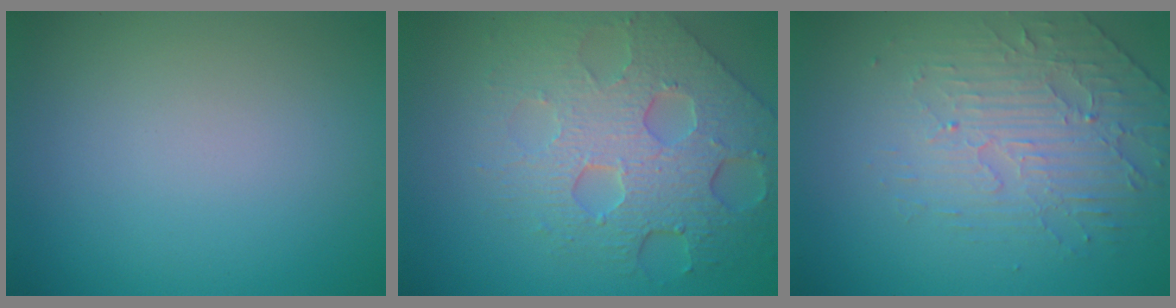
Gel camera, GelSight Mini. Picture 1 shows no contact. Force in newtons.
{"total": 8.2, "press": 5.5, "slide": 6.0}
{"total": 4.6, "press": 3.2, "slide": 3.2}